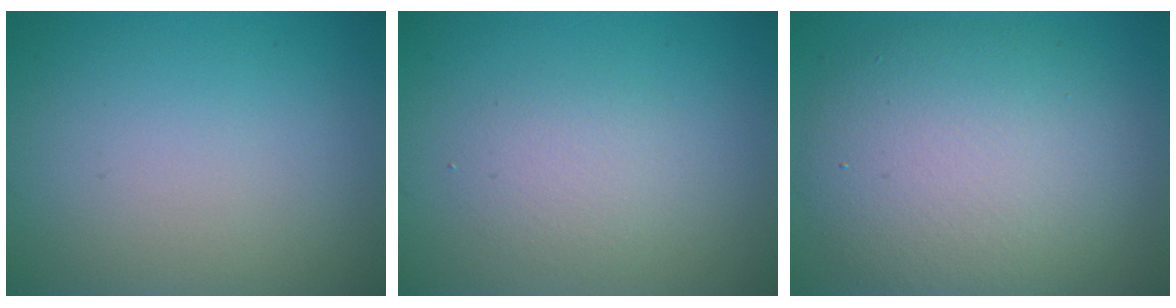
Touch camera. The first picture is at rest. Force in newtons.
{"total": 2.0, "press": 2.0, "slide": 0.2}
{"total": 8.8, "press": 8.8, "slide": 0.9}